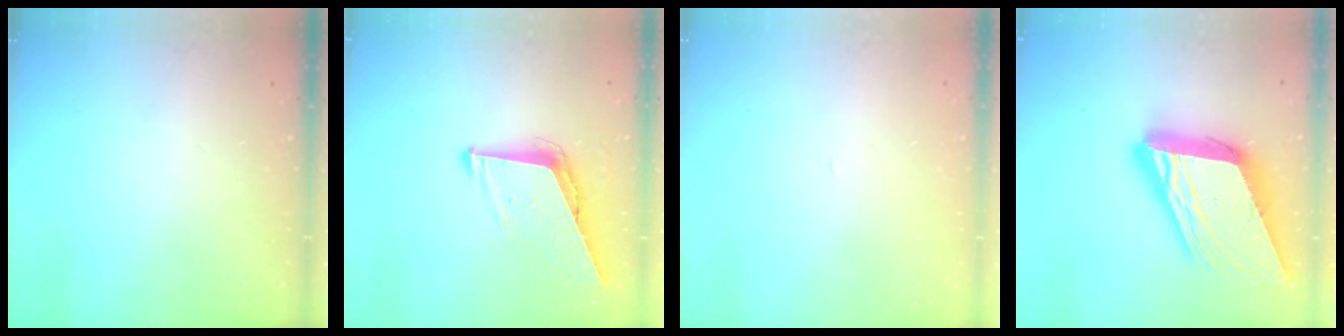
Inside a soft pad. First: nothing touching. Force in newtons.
{"total": 7.8, "press": 7.8, "slide": 0.9}
{"total": 2.0, "press": 2.0, "slide": 0.1}
{"total": 27.2, "press": 26.9, "slide": 4.5}